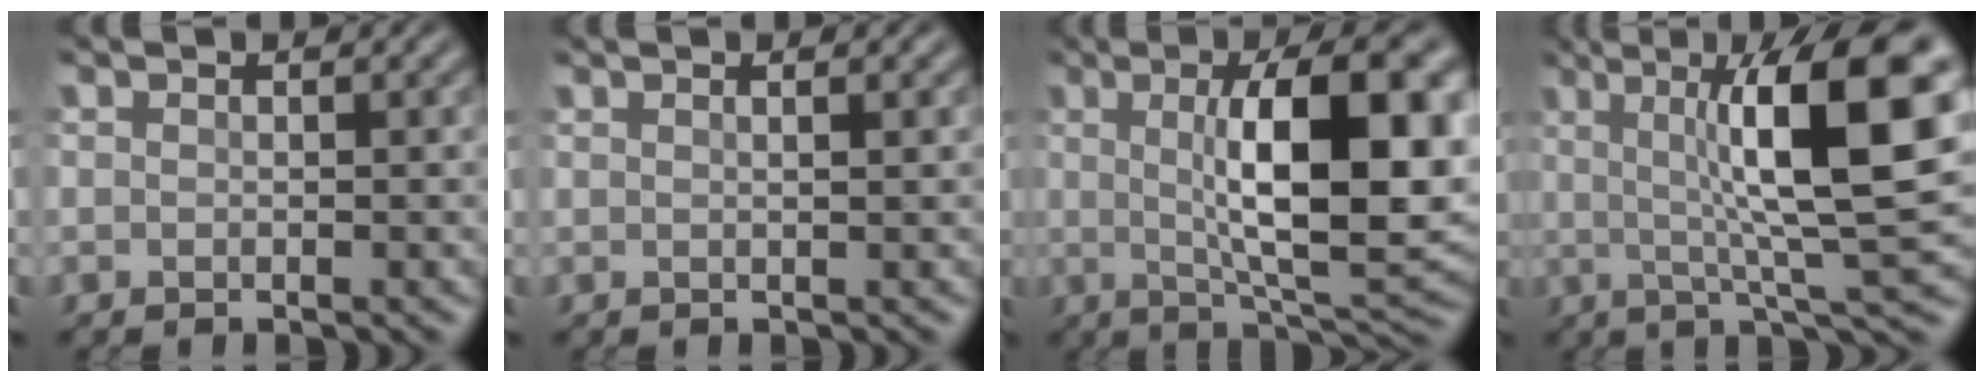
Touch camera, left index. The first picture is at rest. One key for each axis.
{"total": 2.3, "fx": 1.2, "fy": 1.0, "fz": 1.7, "tx": -0.006, "ty": 0.005, "tz": -0.006}
{"total": 12.4, "fx": 1.4, "fy": 3.4, "fz": 11.8, "tx": -0.158, "ty": 0.005, "tz": 0.023}
{"total": 12.3, "fx": 2.2, "fy": 2.6, "fz": 11.8, "tx": -0.157, "ty": 0.011, "tz": 0.032}